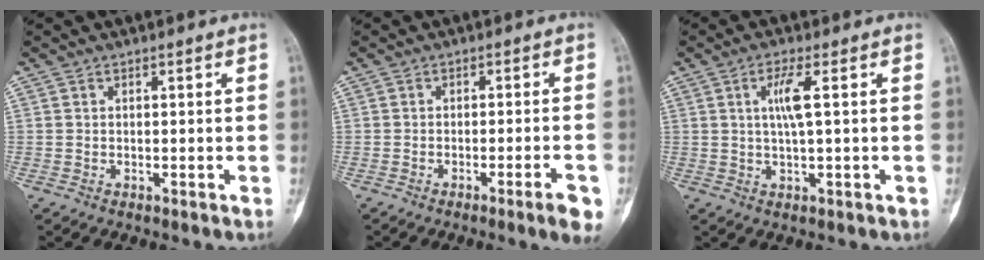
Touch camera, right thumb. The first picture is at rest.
{"total": 5.0, "force": [-2.6, 0.2, 4.3], "torque": [-0.058, 0.005, -0.036]}
{"total": 4.5, "force": [1.0, 0.4, 4.4], "torque": [-0.095, 0.000, 0.019]}